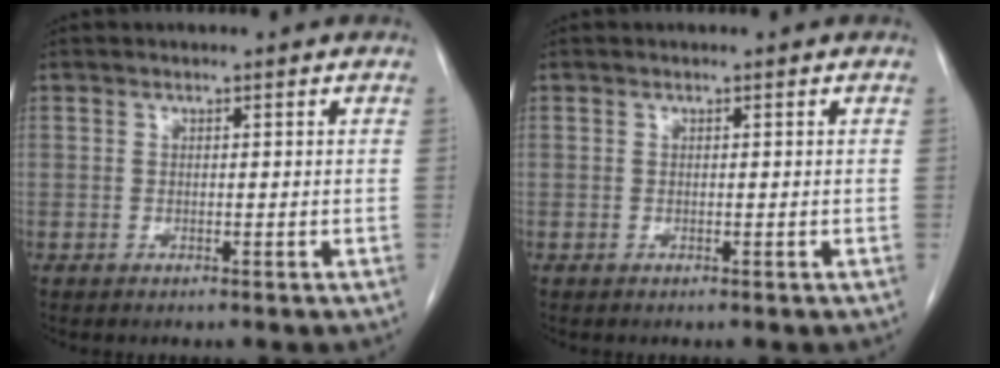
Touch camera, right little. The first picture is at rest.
{"total": 0.0}